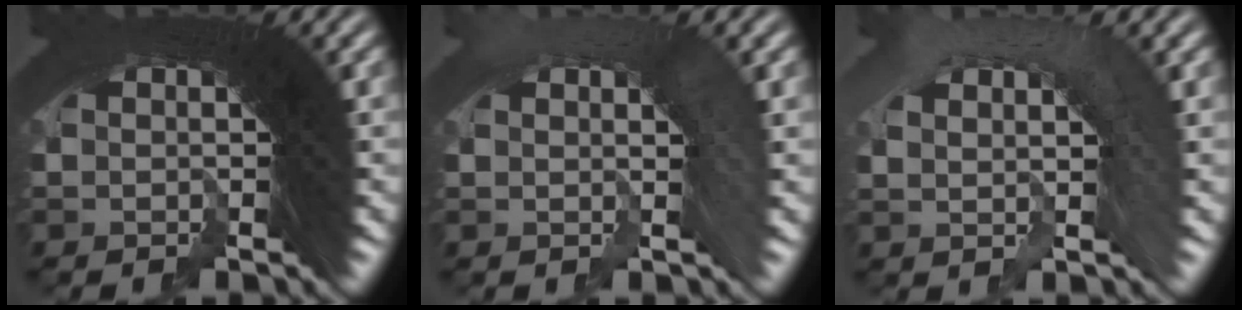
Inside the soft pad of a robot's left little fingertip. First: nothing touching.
{"total": 3.1, "force": [-2.6, -0.7, -1.5], "torque": [0.030, -0.005, -0.036]}
{"total": 3.0, "force": [-2.3, 1.8, 0.2], "torque": [-0.001, -0.001, -0.037]}